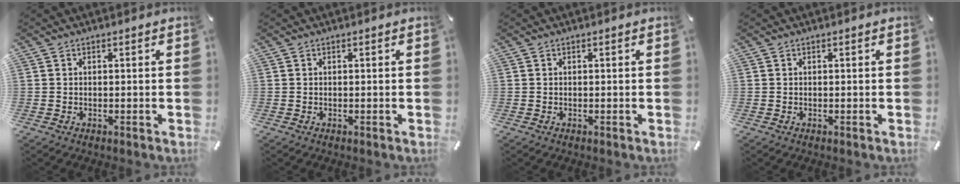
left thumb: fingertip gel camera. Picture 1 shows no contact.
{"total": 0.0}
{"total": 0.0}
{"total": 0.0}